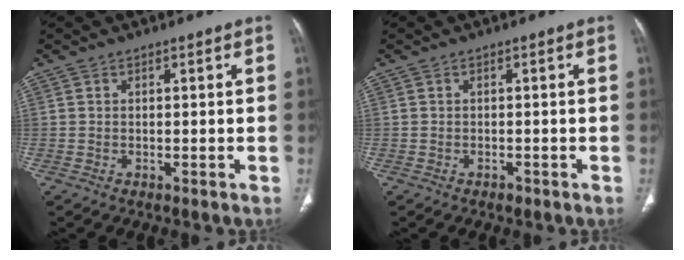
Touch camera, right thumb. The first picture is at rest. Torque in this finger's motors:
{"motor_torque": [-0.34, 0.02, -0.45, 0.30, -0.03]}